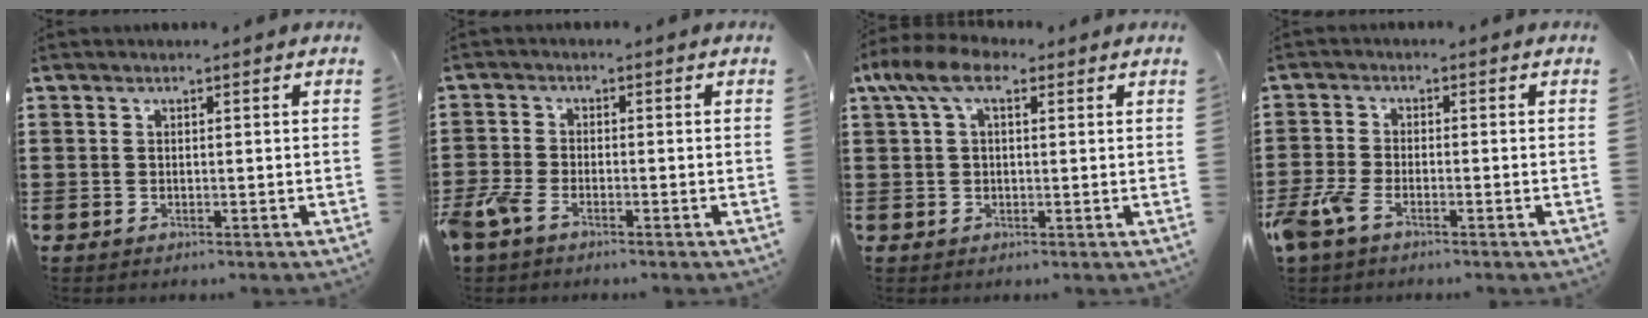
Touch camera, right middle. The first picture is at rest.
{"total": 3.2, "force": [-2.2, 1.3, 1.9], "torque": [-0.067, -0.008, -0.053]}
{"total": 6.7, "force": [3.4, 3.0, 5.0], "torque": [-0.107, 0.012, 0.060]}
{"total": 3.8, "force": [-2.5, 1.4, 2.5], "torque": [-0.075, -0.008, -0.055]}